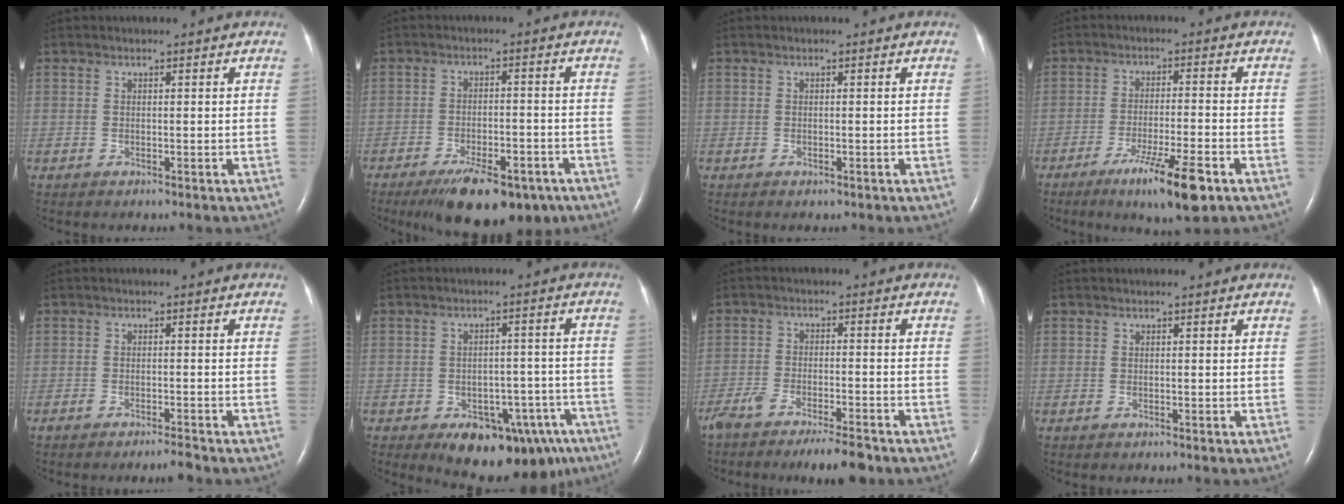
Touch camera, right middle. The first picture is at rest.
{"total": 12.2, "force": [-8.3, 4.5, 7.8], "torque": [-0.114, -0.006, -0.124]}
{"total": 0.5, "force": [-0.3, 0.3, 0.3], "torque": [-0.008, -0.001, -0.003]}
{"total": 9.6, "force": [-5.6, 0.5, 7.8], "torque": [-0.136, -0.021, -0.088]}
{"total": 2.1, "force": [-1.9, -0.1, 0.9], "torque": [-0.021, -0.004, -0.033]}
{"total": 13.7, "force": [-9.0, 6.8, 7.8], "torque": [-0.069, 0.023, -0.116]}
{"total": 9.8, "force": [-7.9, 1.6, 5.6], "torque": [-0.092, -0.012, -0.125]}
{"total": 0.0}